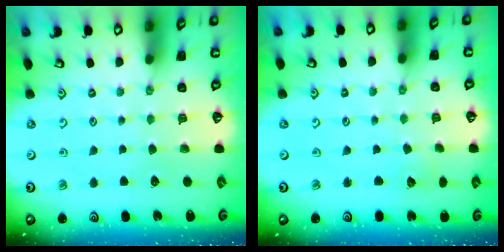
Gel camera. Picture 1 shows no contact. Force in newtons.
{"total": 3.7, "press": 3.7, "slide": 0.3}